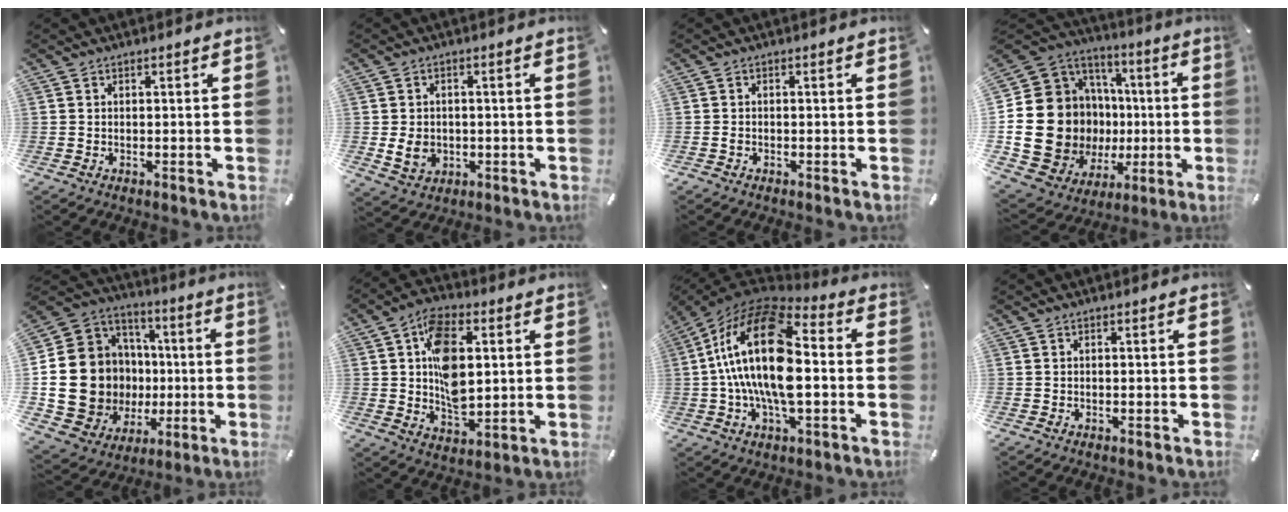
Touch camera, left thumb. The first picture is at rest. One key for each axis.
{"total": 5.6, "fx": -0.8, "fy": 4.7, "fz": 3.0, "tx": -0.058, "ty": -0.005, "tz": -0.017}
{"total": 0.7, "fx": -0.5, "fy": 0.4, "fz": 0.4, "tx": -0.008, "ty": 0.000, "tz": -0.010}
{"total": 23.1, "fx": -3.1, "fy": 18.9, "fz": 12.9, "tx": -0.277, "ty": -0.024, "tz": -0.011}
{"total": 20.8, "fx": -1.3, "fy": 18.6, "fz": 9.3, "tx": -0.198, "ty": -0.019, "tz": 0.021}
{"total": 13.3, "fx": 2.5, "fy": 8.5, "fz": 9.9, "tx": -0.164, "ty": 0.004, "tz": 0.044}
{"total": 22.4, "fx": 0.0, "fy": 11.3, "fz": 19.4, "tx": -0.403, "ty": 0.000, "tz": -0.003}
{"total": 0.0}